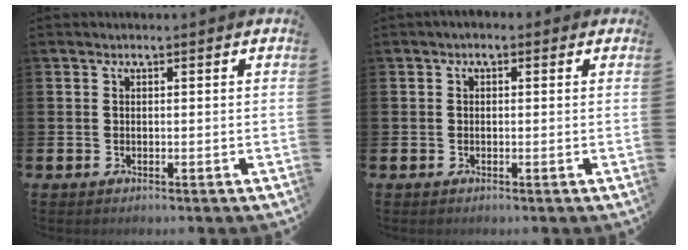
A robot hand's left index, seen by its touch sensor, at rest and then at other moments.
{"total": 0.8, "force": [-0.2, 0.7, 0.4], "torque": [-0.002, 0.004, -0.007]}